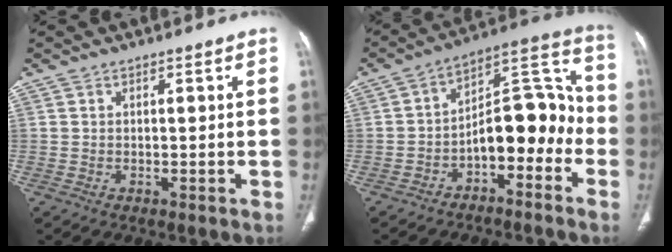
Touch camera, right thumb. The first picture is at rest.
{"total": 14.2, "force": [-5.0, 7.6, 10.9], "torque": [-0.125, 0.086, -0.082]}